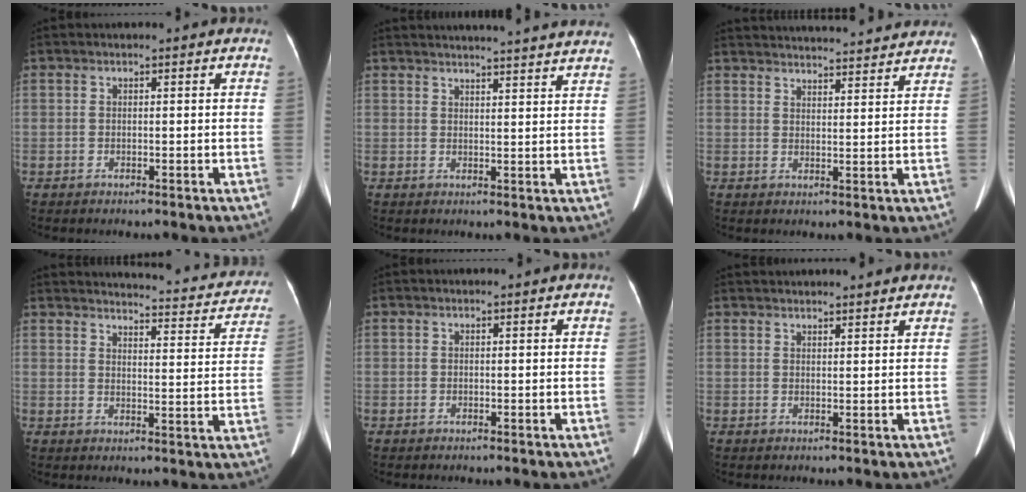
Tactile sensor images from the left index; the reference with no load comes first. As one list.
[{"total": 21.3, "force": [20.3, 0.4, 6.3], "torque": [-0.082, -0.024, 0.246]}, {"total": 22.2, "force": [21.0, 3.0, 6.4], "torque": [-0.097, -0.001, 0.269]}, {"total": 22.5, "force": [21.1, 4.2, 6.3], "torque": [-0.066, -0.059, 0.234]}, {"total": 0.0}, {"total": 9.8, "force": [9.1, 1.4, 3.2], "torque": [-0.032, 0.024, 0.109]}]